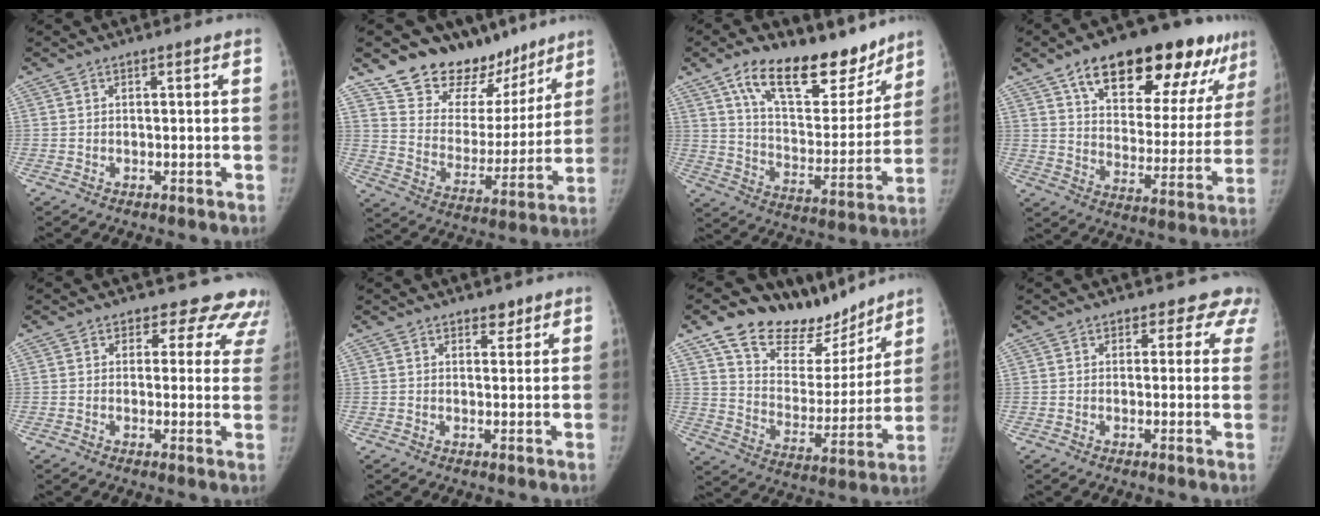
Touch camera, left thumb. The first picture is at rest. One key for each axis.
{"total": 19.2, "fx": 15.2, "fy": 10.4, "fz": 5.4, "tx": -0.015, "ty": -0.099, "tz": 0.244}
{"total": 21.4, "fx": 14.6, "fy": 9.8, "fz": 12.1, "tx": -0.140, "ty": -0.071, "tz": 0.242}
{"total": 26.5, "fx": 16.1, "fy": 11.6, "fz": 17.5, "tx": -0.204, "ty": -0.026, "tz": 0.239}
{"total": 10.9, "fx": 9.1, "fy": 6.0, "fz": 1.3, "tx": 0.050, "ty": -0.038, "tz": 0.070}
{"total": 1.9, "fx": 1.4, "fy": 1.1, "fz": 0.6, "tx": 0.011, "ty": -0.008, "tz": 0.018}
{"total": 19.3, "fx": 15.2, "fy": 9.4, "fz": 7.1, "tx": -0.047, "ty": -0.089, "tz": 0.253}
{"total": 5.9, "fx": 4.7, "fy": 3.6, "fz": 0.0, "tx": 0.057, "ty": -0.015, "tz": 0.024}